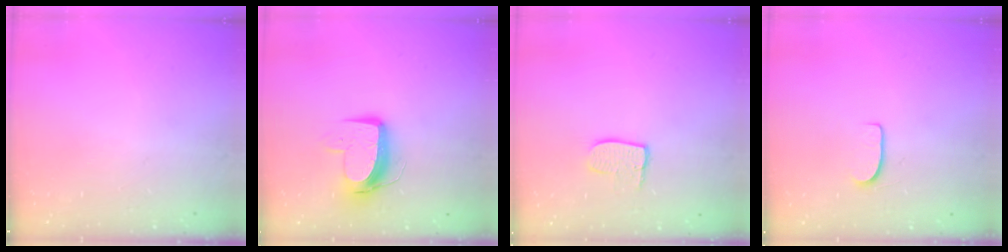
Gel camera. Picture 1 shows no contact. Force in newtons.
{"total": 10.6, "press": 10.6, "slide": 0.9}
{"total": 6.9, "press": 6.9, "slide": 0.6}
{"total": 5.9, "press": 5.9, "slide": 0.5}